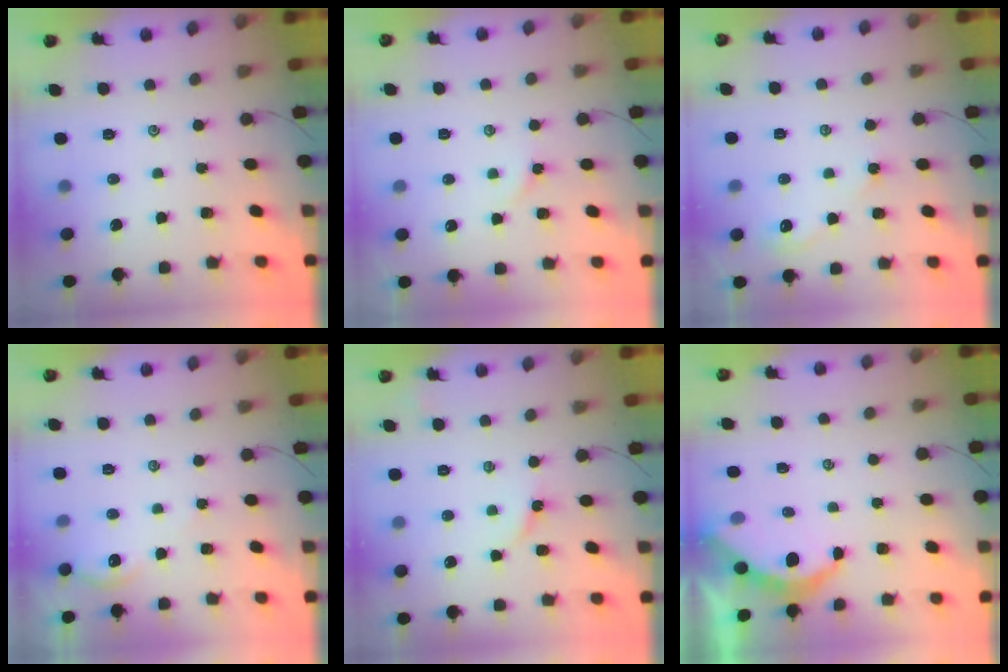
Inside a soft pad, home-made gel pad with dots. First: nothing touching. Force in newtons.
{"total": 1.5, "press": 1.4, "slide": 0.3}
{"total": 2.4, "press": 2.4, "slide": 0.4}
{"total": 2.8, "press": 2.8, "slide": 0.3}
{"total": 2.9, "press": 2.9, "slide": 0.5}
{"total": 5.8, "press": 5.8, "slide": 0.3}